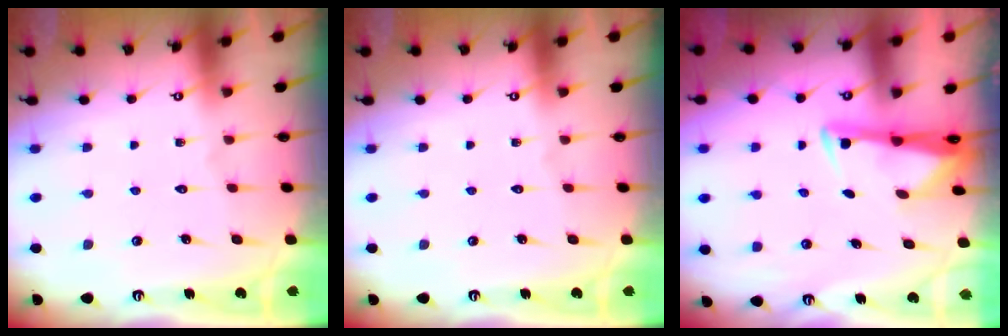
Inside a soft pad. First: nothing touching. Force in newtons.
{"total": 0.0}
{"total": 3.3, "press": 3.2, "slide": 0.9}